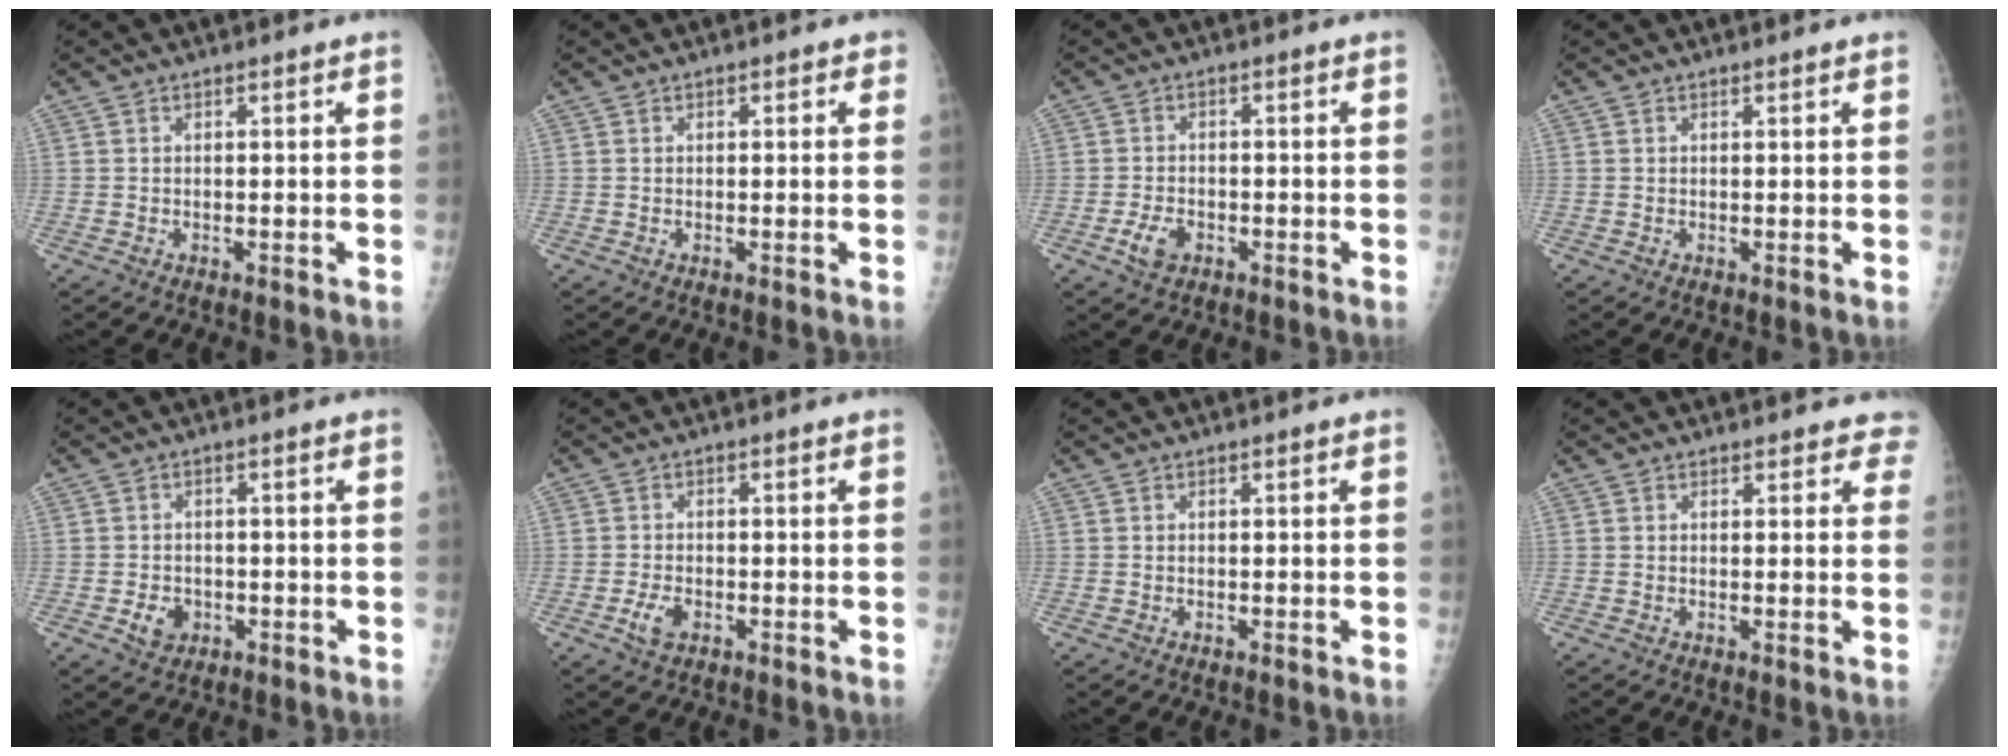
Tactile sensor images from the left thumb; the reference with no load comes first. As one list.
[{"total": 1.6, "force": [0.7, 0.8, 1.2], "torque": [-0.006, 0.002, 0.005]}, {"total": 3.8, "force": [-1.8, 2.4, 2.3], "torque": [-0.042, 0.008, -0.032]}, {"total": 0.8, "force": [0.7, 0.1, 0.4], "torque": [-0.005, 0.003, 0.009]}, {"total": 3.7, "force": [-1.3, 3.0, 1.7], "torque": [-0.017, 0.004, -0.015]}, {"total": 3.1, "force": [-1.4, 1.8, 2.2], "torque": [-0.043, 0.005, -0.025]}, {"total": 0.0}, {"total": 3.9, "force": [3.4, 1.7, 0.7], "torque": [0.032, -0.012, 0.018]}]